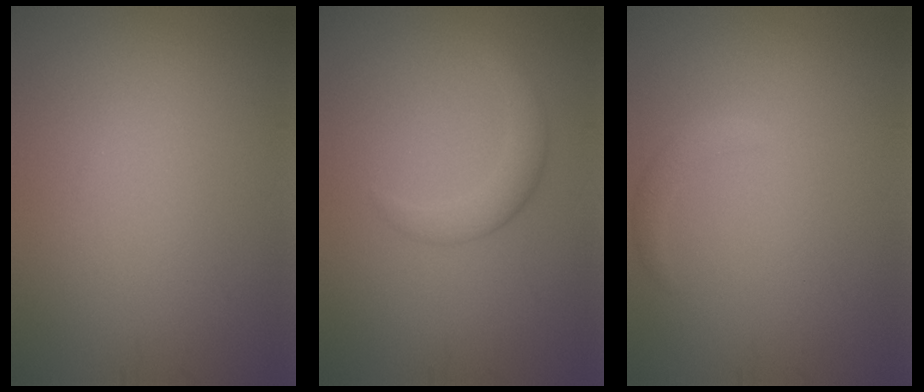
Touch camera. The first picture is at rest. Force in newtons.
{"total": 2.5, "press": 2.5, "slide": 0.0}
{"total": 1.2, "press": 1.2, "slide": 0.2}